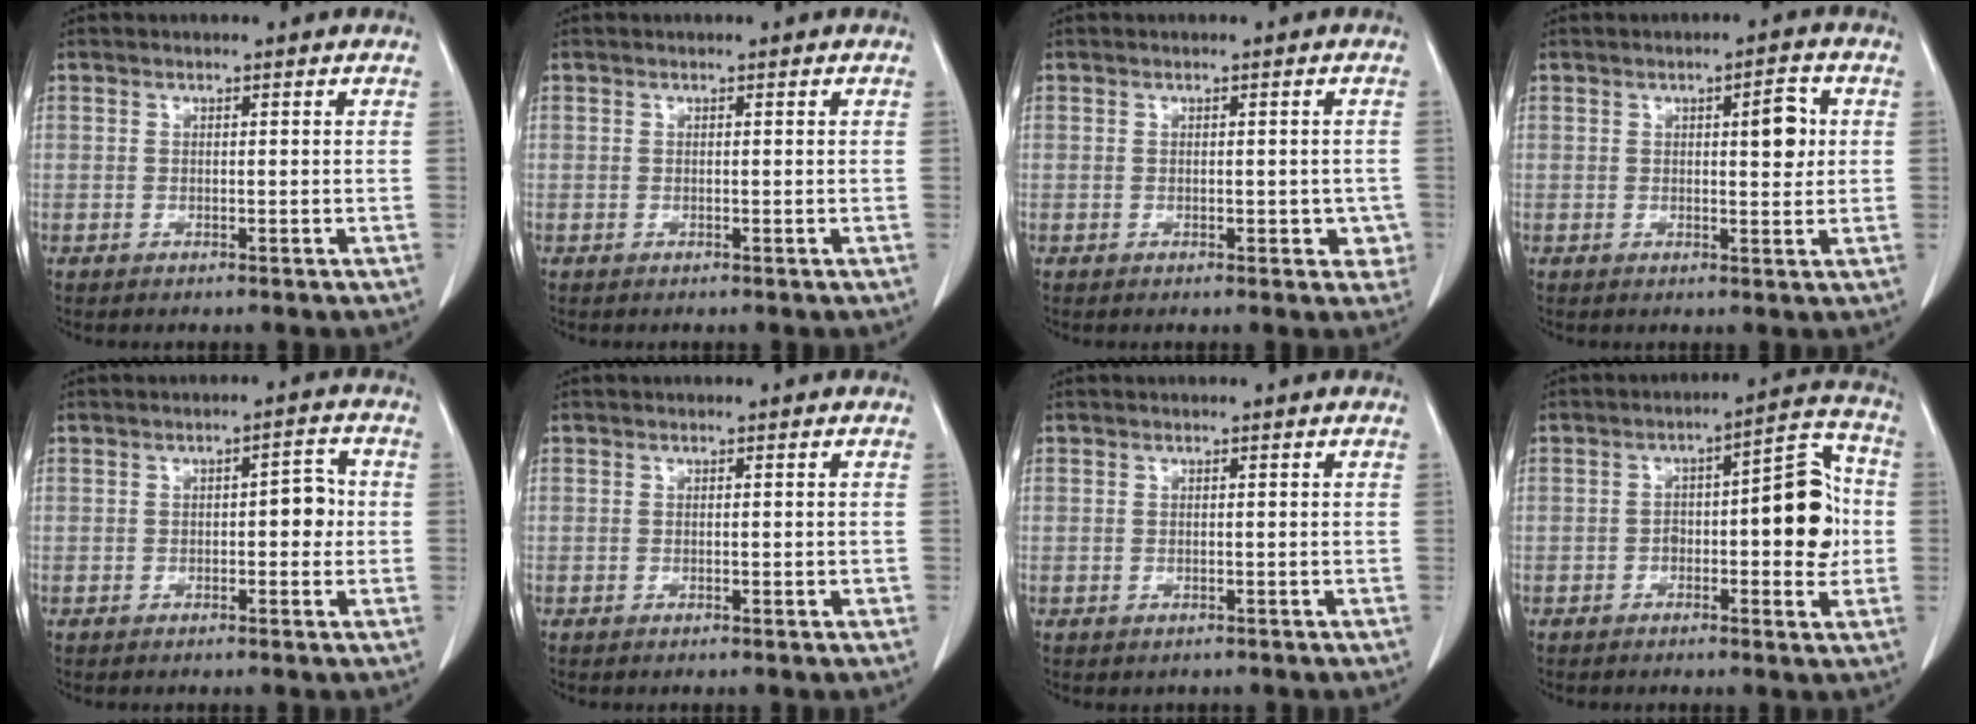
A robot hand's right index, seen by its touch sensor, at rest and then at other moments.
{"total": 0.0}
{"total": 3.3, "force": [-0.7, 1.9, 2.5], "torque": [-0.011, 0.006, -0.004]}
{"total": 4.4, "force": [1.0, 1.3, 4.1], "torque": [-0.057, 0.003, 0.012]}
{"total": 3.6, "force": [-0.2, 1.6, 3.2], "torque": [-0.036, 0.014, -0.004]}
{"total": 0.8, "force": [-0.2, 0.2, 0.7], "torque": [-0.011, 0.000, 0.000]}
{"total": 0.6, "force": [-0.2, 0.6, 0.0], "torque": [-0.003, 0.004, -0.002]}
{"total": 11.0, "force": [-0.7, 3.6, 10.4], "torque": [-0.129, 0.036, -0.007]}